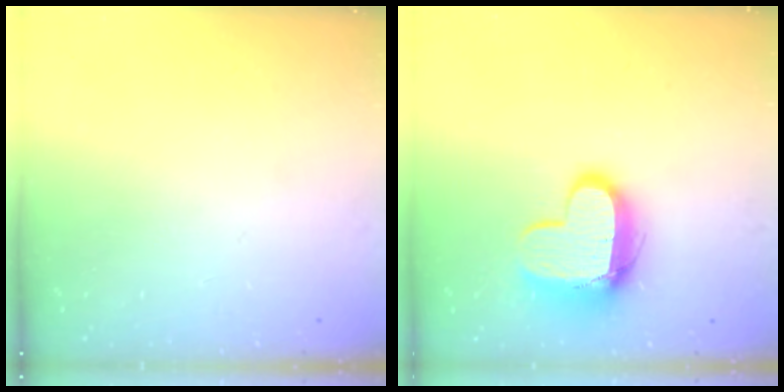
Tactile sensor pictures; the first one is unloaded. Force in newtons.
{"total": 13.2, "press": 13.2, "slide": 1.2}